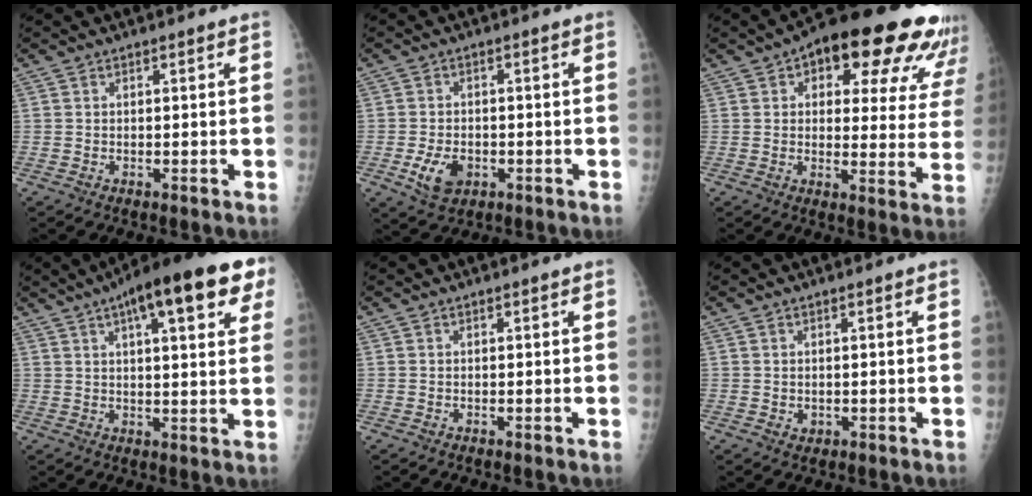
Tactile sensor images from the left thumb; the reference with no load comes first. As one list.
[{"total": 5.7, "force": [-2.0, 3.8, 3.8], "torque": [-0.062, 0.002, -0.027]}, {"total": 23.2, "force": [13.4, 10.1, 16.0], "torque": [-0.170, -0.015, 0.161]}, {"total": 19.0, "force": [9.3, 5.2, 15.7], "torque": [-0.210, 0.007, 0.125]}, {"total": 0.0}, {"total": 1.2, "force": [0.1, 0.9, 0.7], "torque": [-0.006, -0.001, 0.006]}]